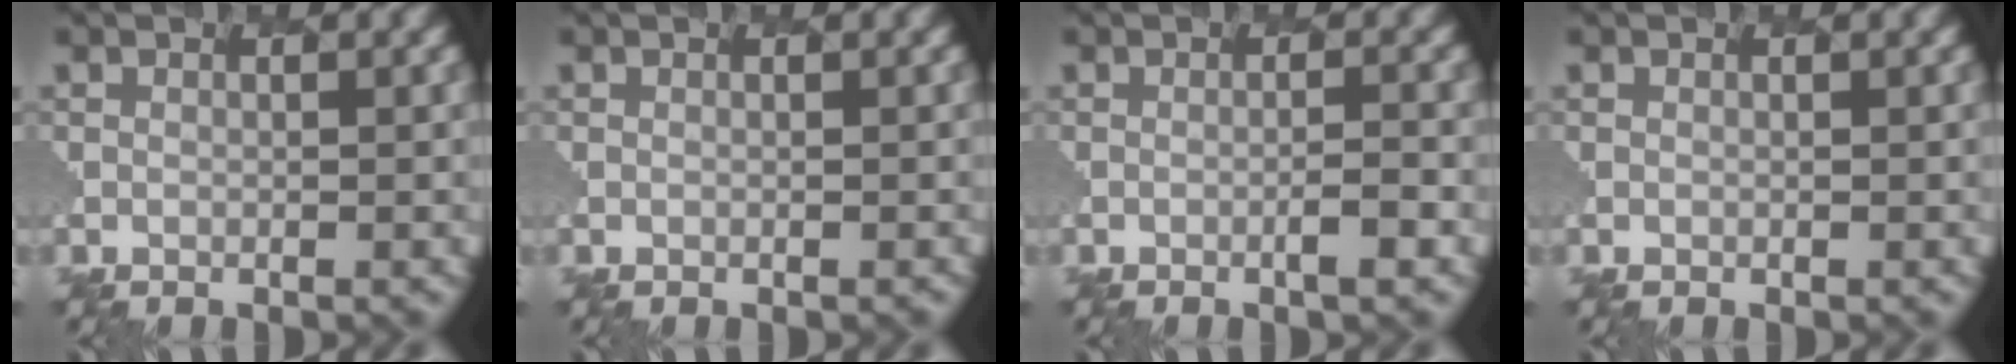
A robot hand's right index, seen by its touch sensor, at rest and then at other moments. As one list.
[{"total": 0.0}, {"total": 1.0, "force": [-0.5, -0.1, 0.8], "torque": [-0.023, 0.006, -0.012]}, {"total": 0.0}]